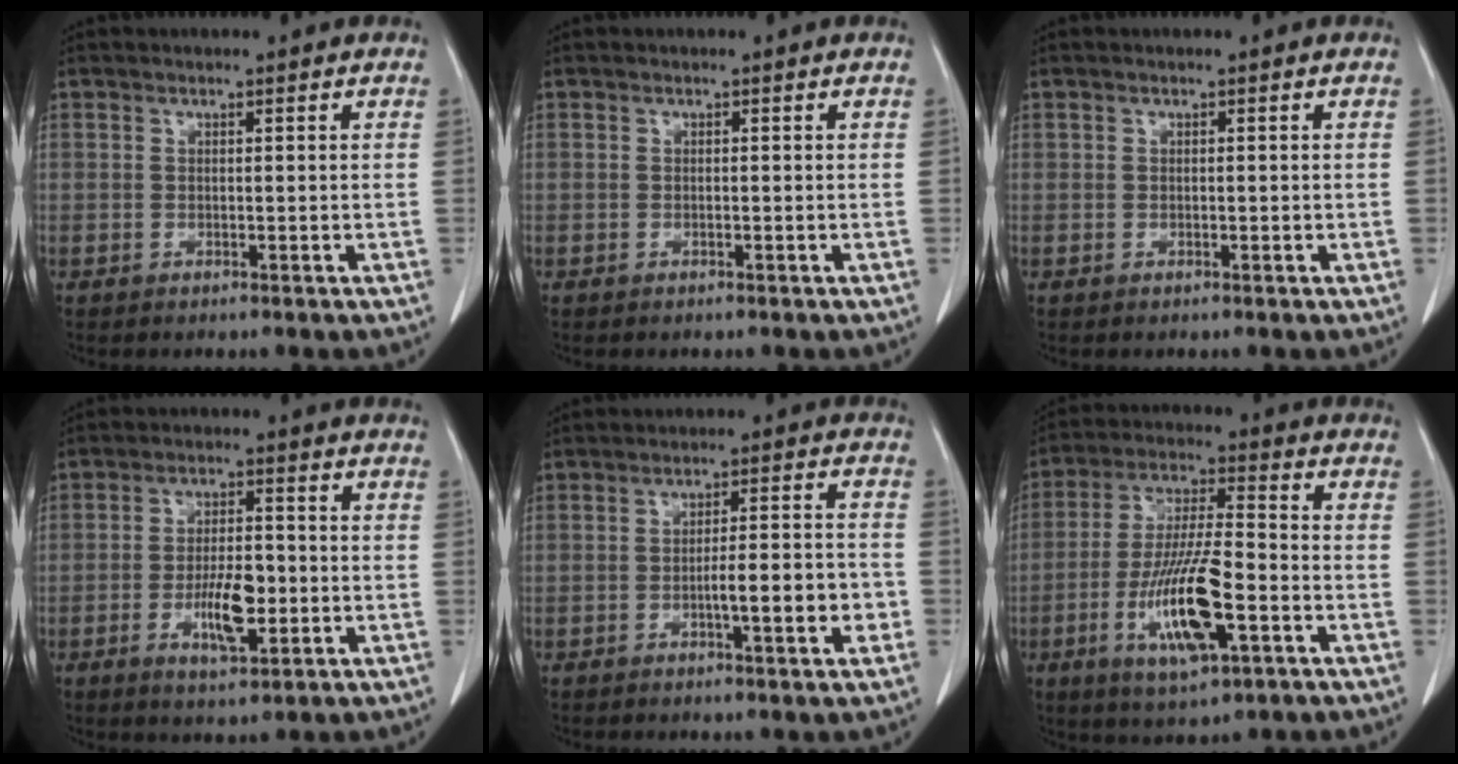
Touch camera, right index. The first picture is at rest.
{"total": 0.0}
{"total": 0.0}
{"total": 7.3, "force": [-2.0, 2.4, 6.6], "torque": [-0.122, -0.001, -0.030]}
{"total": 7.1, "force": [-2.3, 0.9, 6.7], "torque": [-0.100, 0.012, -0.031]}
{"total": 13.8, "force": [-4.7, 2.8, 12.7], "torque": [-0.250, -0.011, -0.081]}